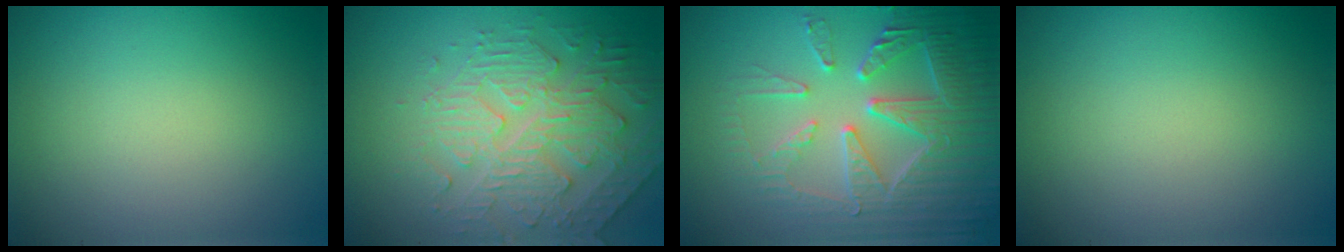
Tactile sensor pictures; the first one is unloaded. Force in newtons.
{"total": 4.8, "press": 3.8, "slide": 2.8}
{"total": 6.2, "press": 5.4, "slide": 3.1}
{"total": 0.0}